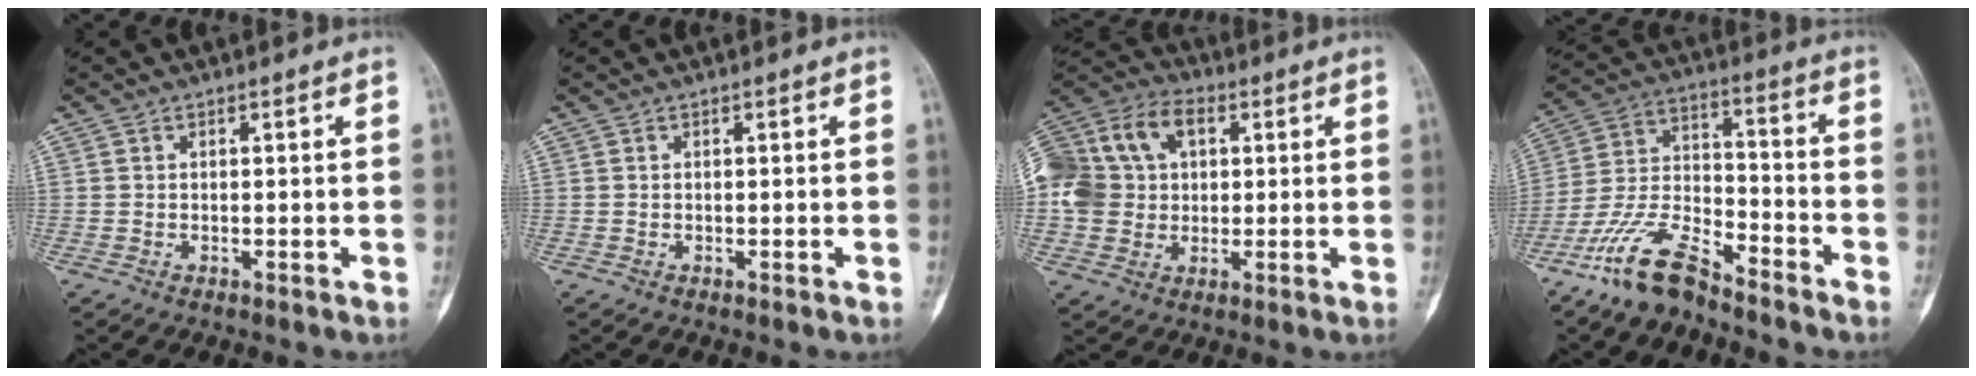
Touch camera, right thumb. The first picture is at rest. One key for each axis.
{"total": 0.0}
{"total": 16.1, "fx": 3.1, "fy": 12.6, "fz": 9.5, "tx": -0.181, "ty": 0.030, "tz": 0.051}
{"total": 11.1, "fx": -8.9, "fy": 3.2, "fz": 5.7, "tx": -0.119, "ty": 0.059, "tz": -0.180}